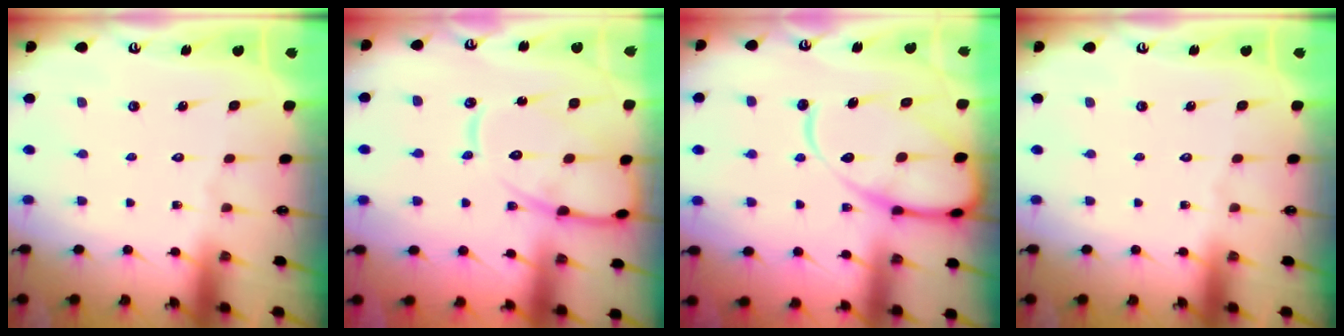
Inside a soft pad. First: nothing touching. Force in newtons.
{"total": 13.1, "press": 13.1, "slide": 1.2}
{"total": 13.8, "press": 13.7, "slide": 1.5}
{"total": 0.0}